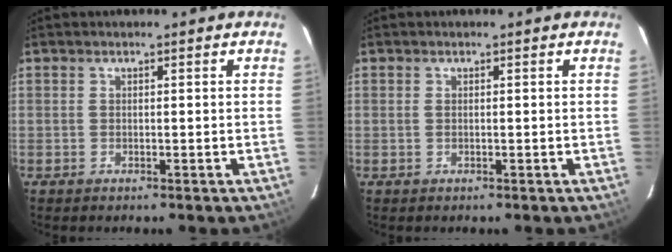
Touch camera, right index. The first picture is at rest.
{"total": 0.0}